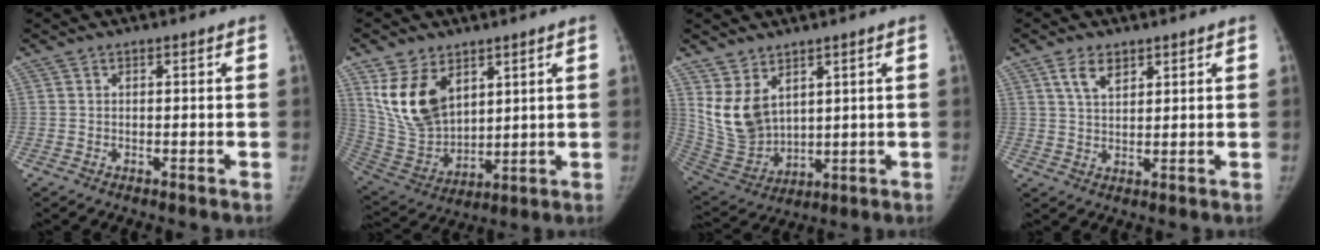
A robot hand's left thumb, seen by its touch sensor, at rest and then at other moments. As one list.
[{"total": 14.8, "force": [6.6, 9.5, 9.2], "torque": [-0.149, -0.032, 0.154]}, {"total": 10.6, "force": [4.8, 6.8, 6.6], "torque": [-0.110, -0.029, 0.121]}, {"total": 4.7, "force": [2.7, 2.5, 2.8], "torque": [-0.042, -0.012, 0.053]}]